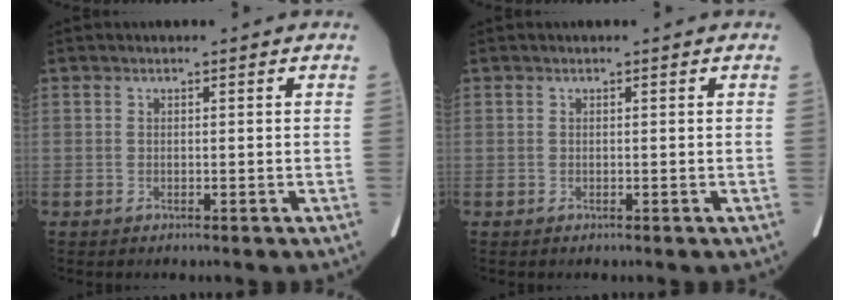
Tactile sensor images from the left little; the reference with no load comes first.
{"total": 0.0}